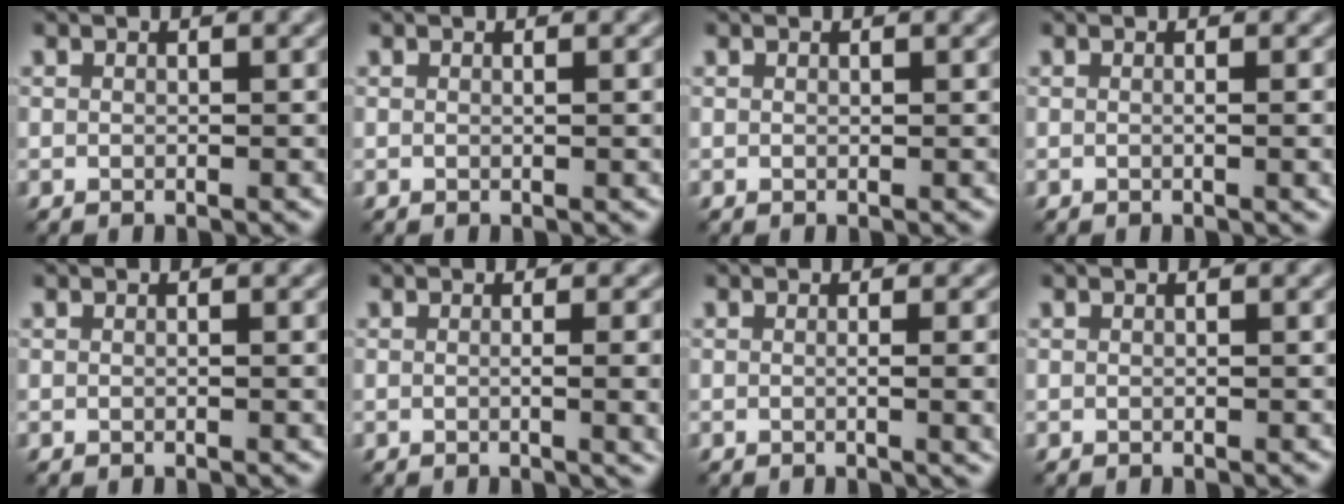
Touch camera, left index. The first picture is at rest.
{"total": 0.9, "force": [0.1, 0.3, 0.8], "torque": [-0.005, 0.003, -0.001]}
{"total": 0.0}
{"total": 1.9, "force": [-0.1, 0.6, 1.8], "torque": [-0.018, -0.001, -0.005]}
{"total": 0.6, "force": [0.0, 0.1, 0.6], "torque": [-0.008, -0.001, -0.001]}
{"total": 4.8, "force": [-0.2, 1.9, 4.4], "torque": [-0.030, 0.004, -0.004]}
{"total": 4.1, "force": [-0.1, 1.6, 3.7], "torque": [-0.026, 0.004, -0.004]}
{"total": 0.0}